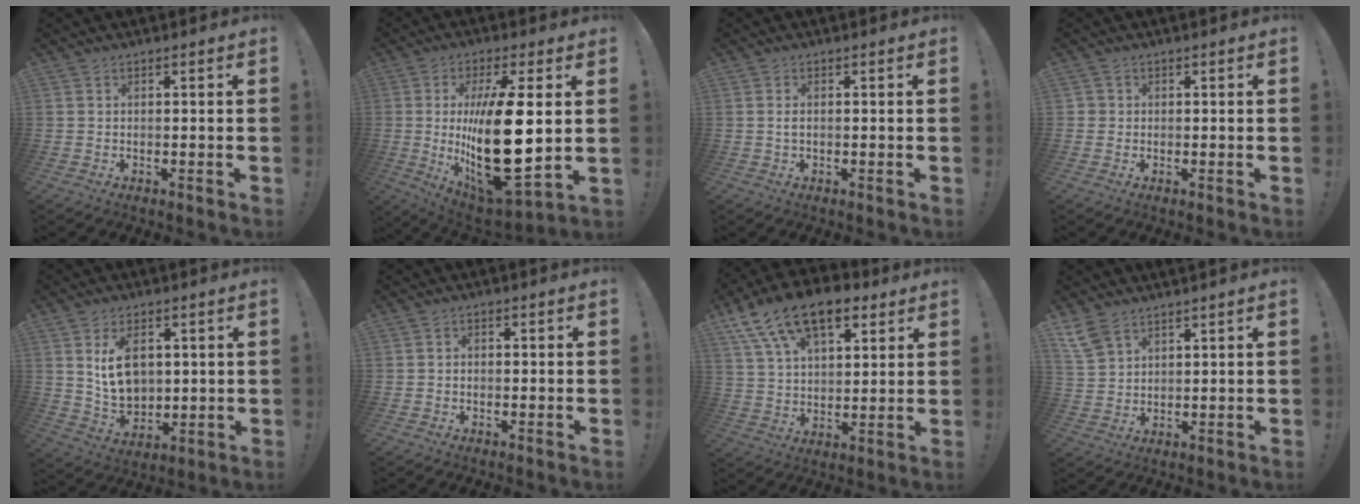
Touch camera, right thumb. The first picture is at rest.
{"total": 25.4, "force": [1.5, 9.2, 23.6], "torque": [-0.431, -0.037, 0.025]}
{"total": 1.4, "force": [-0.1, 0.6, 1.2], "torque": [-0.029, 0.006, -0.001]}
{"total": 1.4, "force": [-0.1, 1.4, 0.3], "torque": [-0.012, 0.006, 0.000]}
{"total": 11.0, "force": [3.7, 7.6, 7.0], "torque": [-0.103, -0.013, 0.070]}
{"total": 1.4, "force": [-0.9, 0.8, 0.6], "torque": [-0.013, 0.007, -0.015]}
{"total": 17.5, "force": [10.2, 9.3, 10.8], "torque": [-0.190, -0.048, 0.188]}
{"total": 5.1, "force": [4.0, 2.3, 2.2], "torque": [-0.048, -0.015, 0.080]}